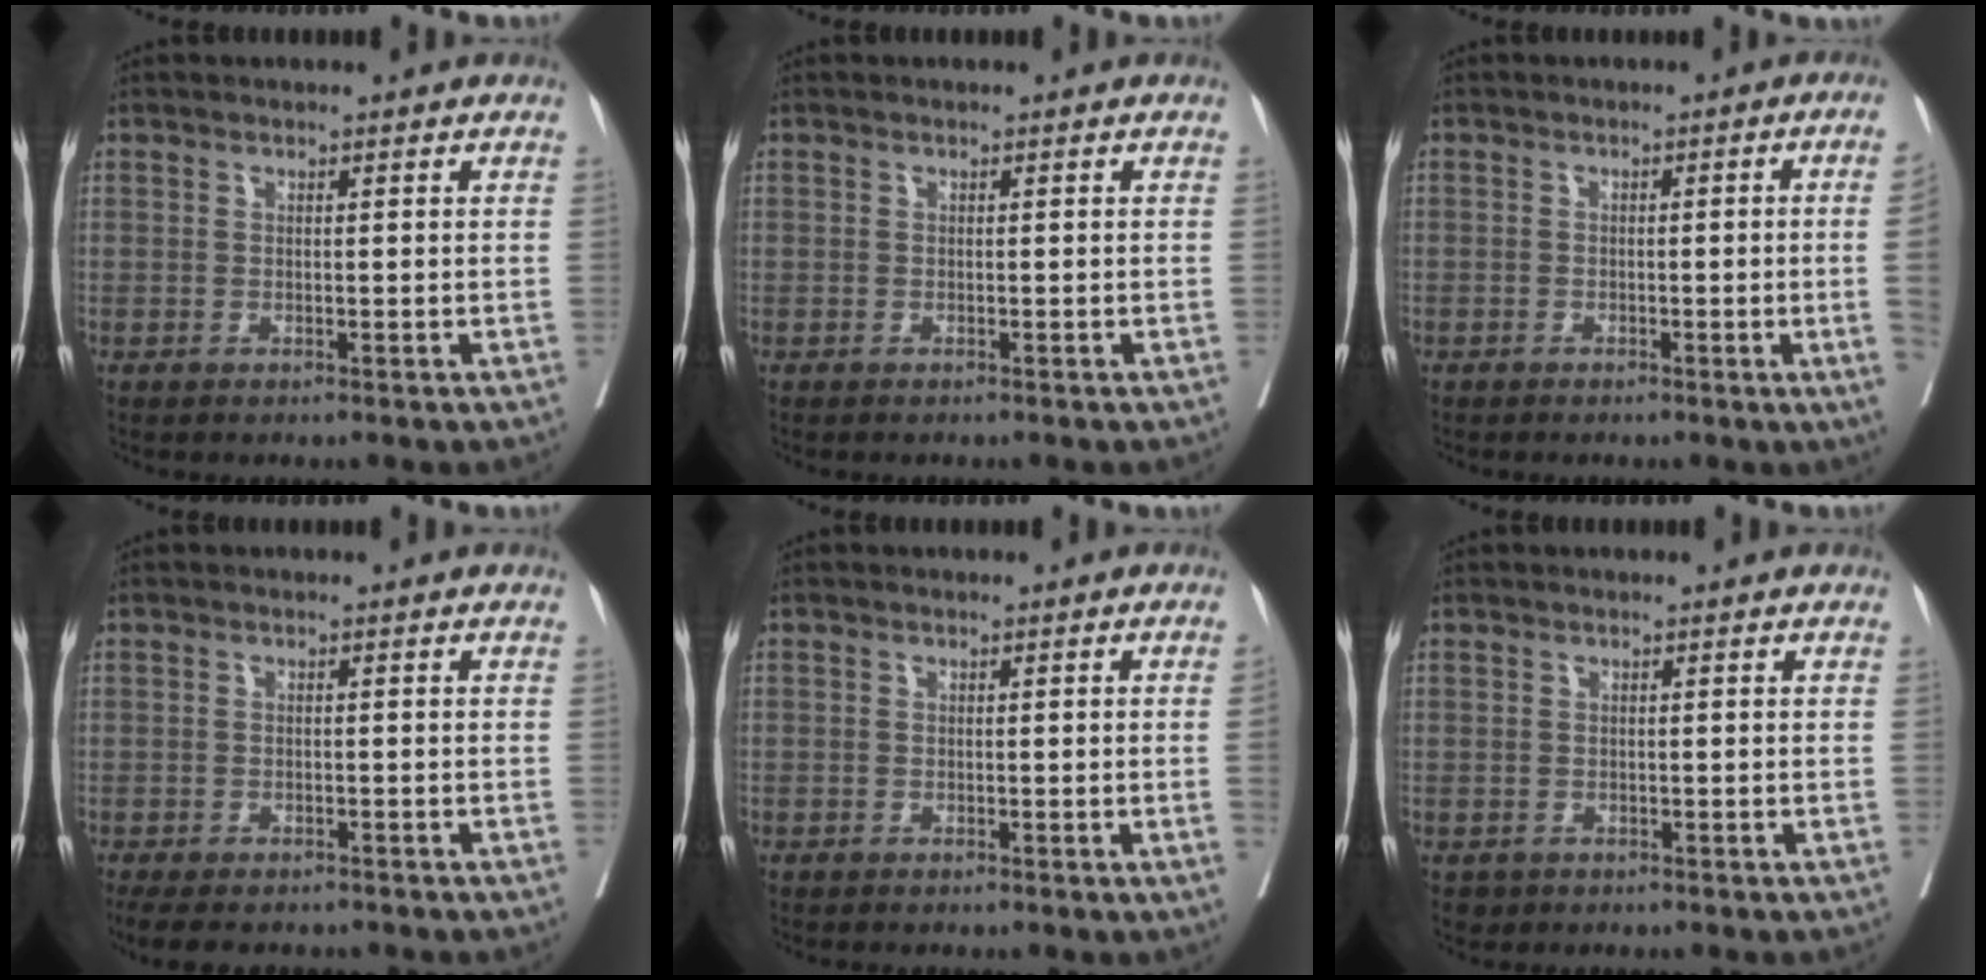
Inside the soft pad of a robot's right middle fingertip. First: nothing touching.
{"total": 0.6, "force": [-0.6, 0.1, 0.2], "torque": [-0.001, -0.001, -0.012]}
{"total": 4.4, "force": [-1.0, -1.0, 4.1], "torque": [-0.047, -0.001, -0.016]}
{"total": 8.6, "force": [-7.2, 3.1, 3.5], "torque": [-0.053, -0.009, -0.098]}
{"total": 0.9, "force": [-0.3, -0.2, 0.8], "torque": [-0.011, 0.001, -0.006]}
{"total": 1.3, "force": [-0.8, 1.1, 0.2], "torque": [-0.006, 0.001, -0.008]}